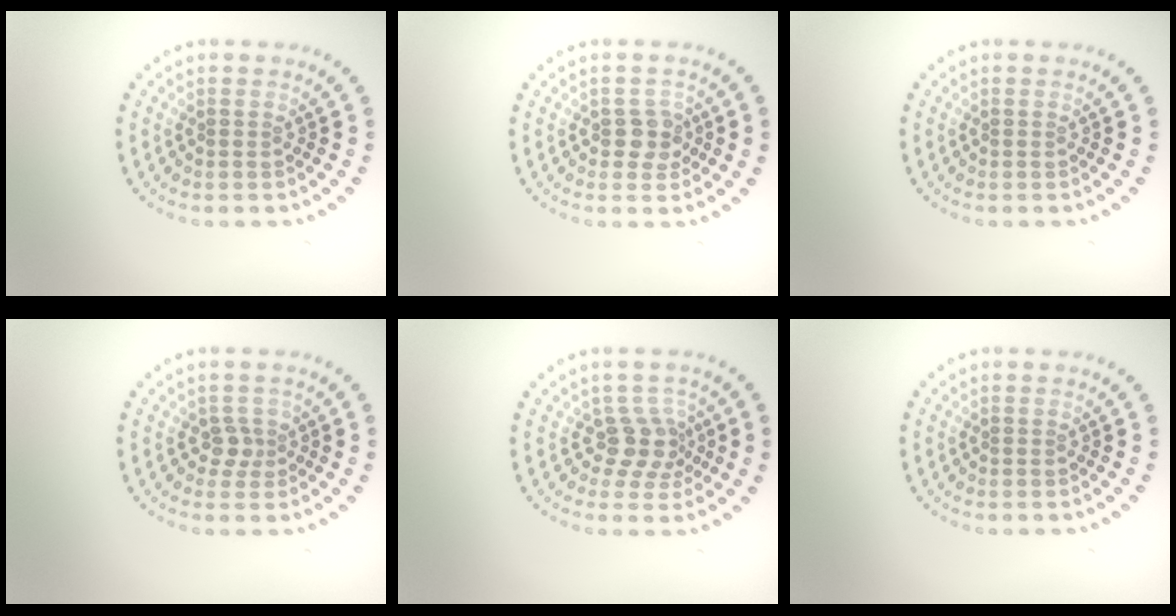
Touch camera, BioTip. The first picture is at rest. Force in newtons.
{"total": 2.0, "press": 1.9, "slide": 0.6}
{"total": 0.0}
{"total": 1.6, "press": 1.2, "slide": 1.1}
{"total": 2.7, "press": 2.0, "slide": 1.8}
{"total": 0.0}